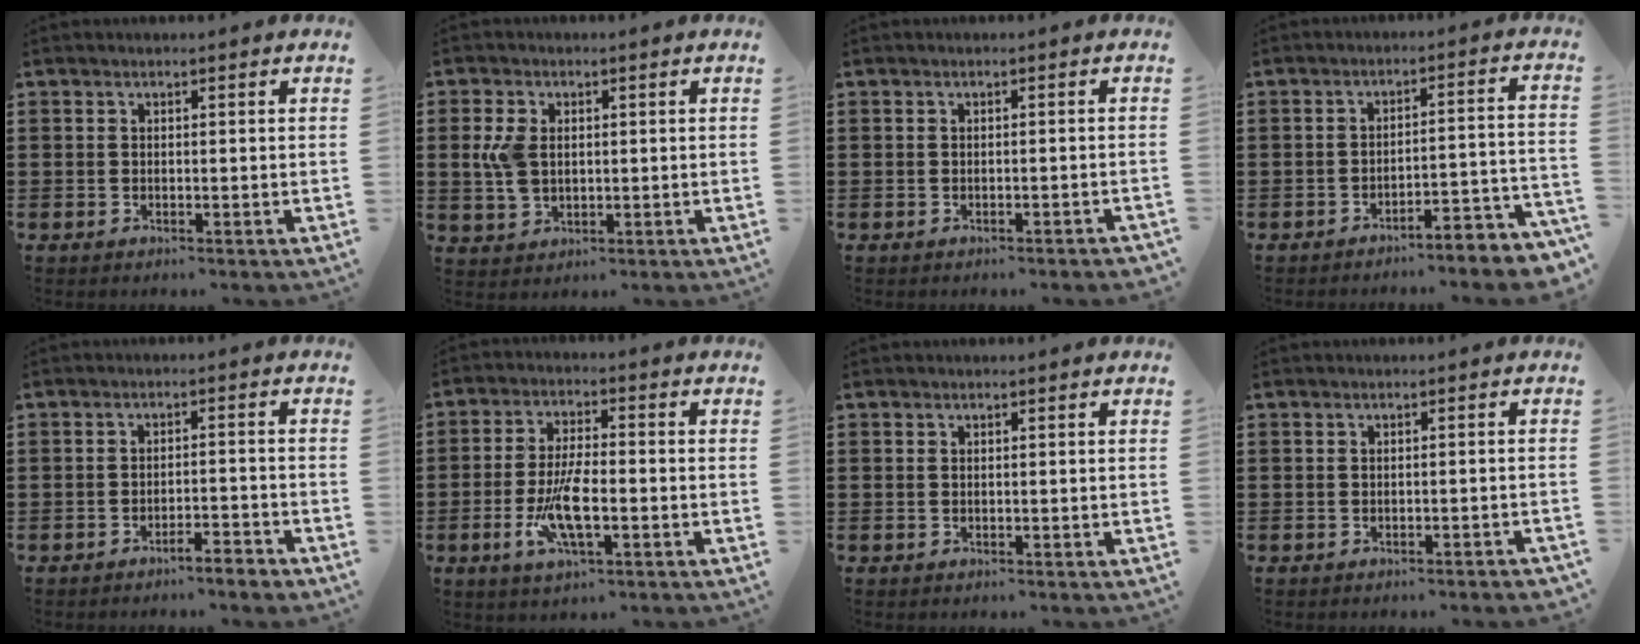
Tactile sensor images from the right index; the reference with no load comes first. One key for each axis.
{"total": 5.0, "fx": 0.5, "fy": 3.3, "fz": 3.7, "tx": -0.102, "ty": 0.003, "tz": 0.002}
{"total": 0.8, "fx": -0.7, "fy": -0.1, "fz": 0.4, "tx": -0.008, "ty": -0.004, "tz": -0.013}
{"total": 3.9, "fx": -3.7, "fy": -0.3, "fz": 1.1, "tx": -0.023, "ty": -0.015, "tz": -0.080}
{"total": 2.9, "fx": -2.8, "fy": -0.1, "fz": 0.9, "tx": -0.017, "ty": 0.000, "tz": -0.058}
{"total": 8.1, "fx": -2.4, "fy": 2.3, "fz": 7.4, "tx": -0.160, "ty": -0.014, "tz": -0.046}
{"total": 0.0}
{"total": 0.9, "fx": -0.8, "fy": -0.1, "fz": 0.4, "tx": -0.008, "ty": -0.004, "tz": -0.015}